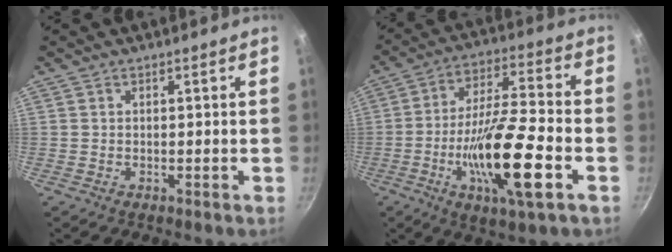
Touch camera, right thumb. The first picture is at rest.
{"total": 18.7, "force": [-5.8, 4.4, 17.2], "torque": [-0.305, 0.024, -0.108]}